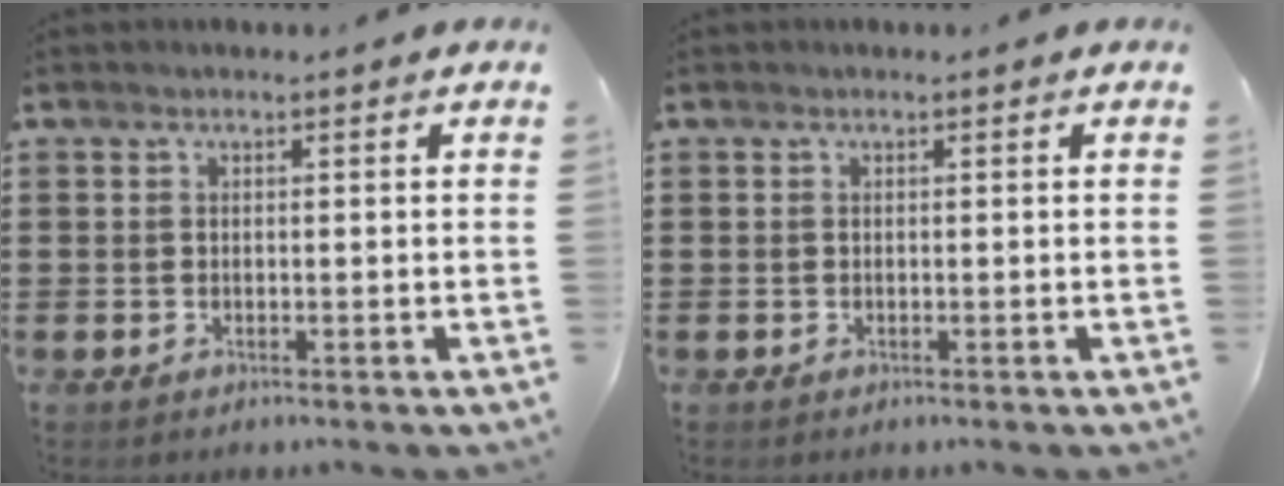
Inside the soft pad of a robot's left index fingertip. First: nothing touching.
{"total": 0.0}